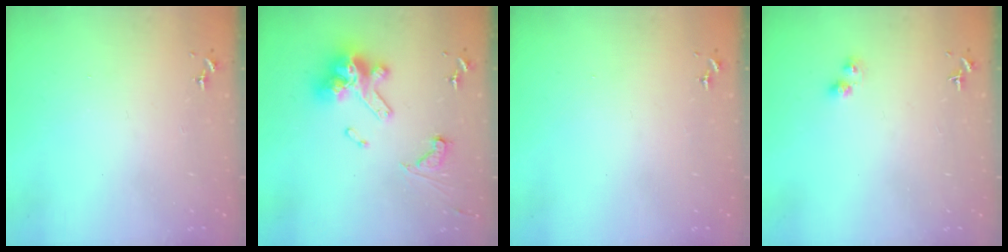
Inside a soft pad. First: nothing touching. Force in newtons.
{"total": 18.3, "press": 18.1, "slide": 2.5}
{"total": 0.0}
{"total": 4.1, "press": 4.1, "slide": 0.3}